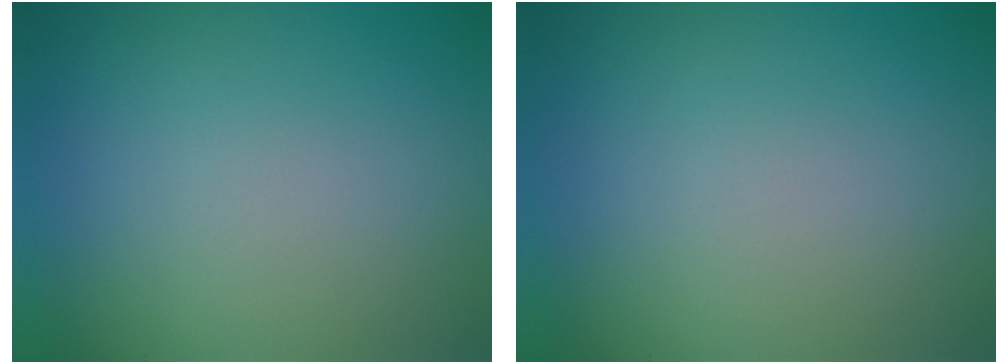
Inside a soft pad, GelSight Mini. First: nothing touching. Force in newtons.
{"total": 0.0}